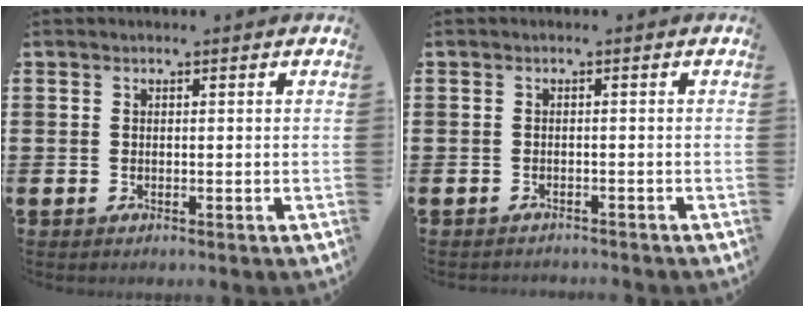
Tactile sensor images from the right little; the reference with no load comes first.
{"total": 0.7, "force": [-0.7, 0.0, -0.1], "torque": [-0.001, 0.000, -0.015]}